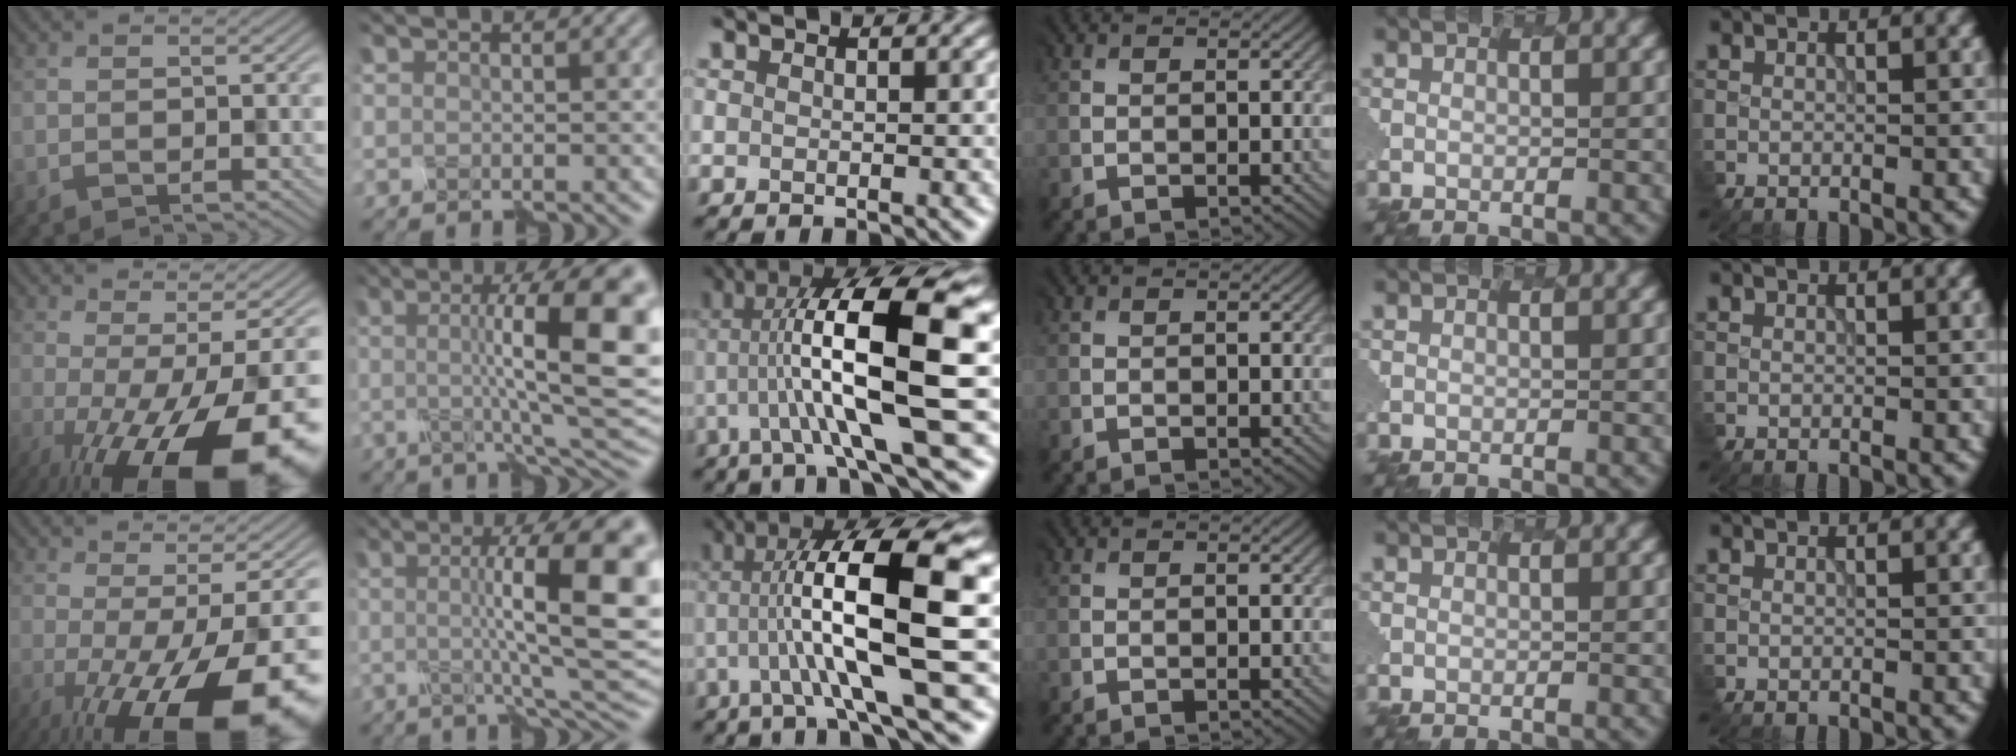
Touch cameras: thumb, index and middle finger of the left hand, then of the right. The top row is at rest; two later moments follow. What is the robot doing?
{"motion": "disassemble", "object": "spray bottle"}